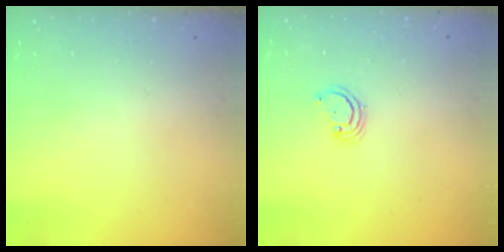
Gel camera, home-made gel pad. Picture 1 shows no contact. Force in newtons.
{"total": 2.6, "press": 2.6, "slide": 0.2}